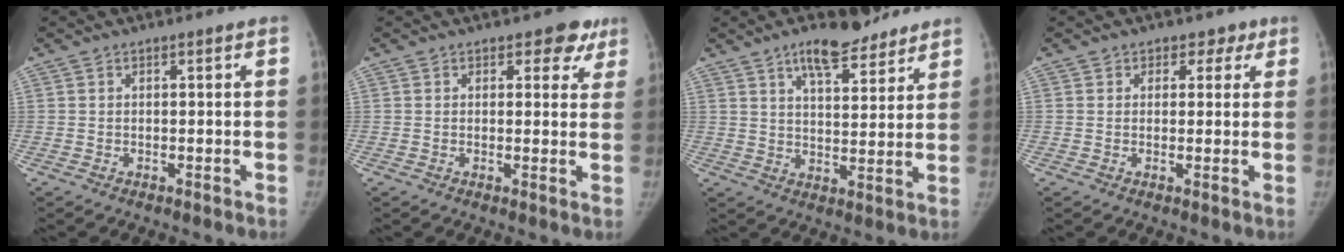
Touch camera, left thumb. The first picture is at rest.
{"total": 4.7, "force": [3.1, 2.9, 2.0], "torque": [0.018, -0.013, 0.031]}
{"total": 10.4, "force": [7.5, 4.0, 6.0], "torque": [-0.068, -0.041, 0.118]}
{"total": 3.5, "force": [2.0, 2.8, 0.6], "torque": [0.028, -0.006, 0.019]}